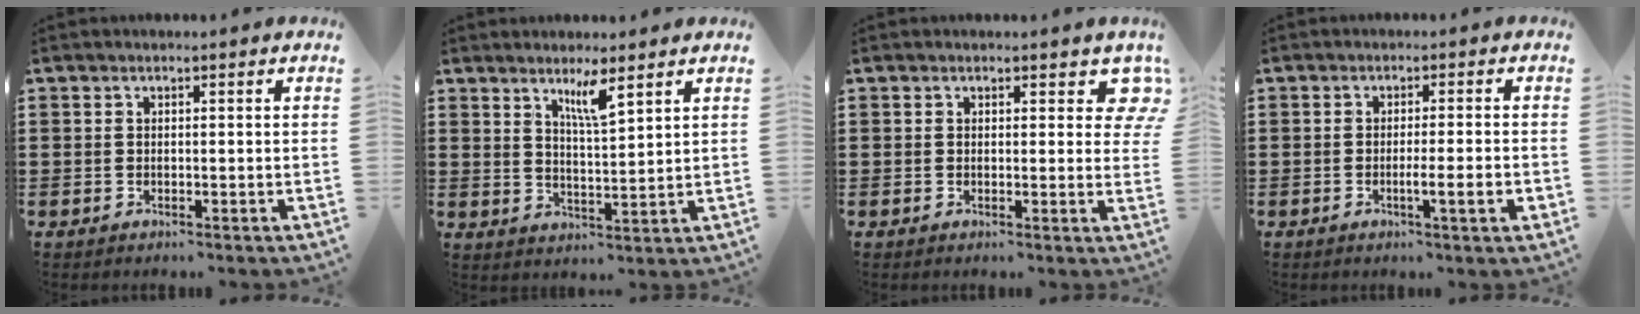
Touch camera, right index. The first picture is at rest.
{"total": 4.5, "force": [3.1, 0.3, 3.2], "torque": [-0.064, 0.000, 0.052]}
{"total": 3.4, "force": [2.1, 1.8, 2.1], "torque": [-0.017, -0.001, 0.031]}
{"total": 4.2, "force": [-1.4, -0.2, 3.9], "torque": [-0.064, -0.014, -0.023]}